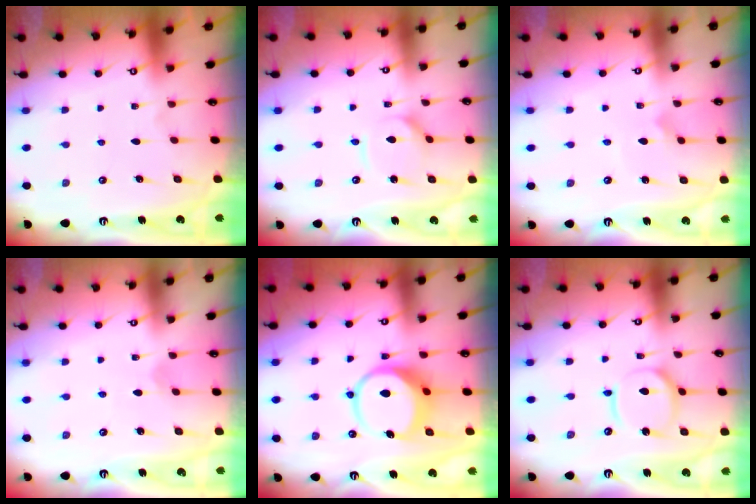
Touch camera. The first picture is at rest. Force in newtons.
{"total": 6.2, "press": 6.2, "slide": 0.6}
{"total": 3.0, "press": 3.0, "slide": 0.2}
{"total": 2.0, "press": 2.0, "slide": 0.1}
{"total": 10.2, "press": 10.2, "slide": 0.8}
{"total": 11.1, "press": 11.0, "slide": 1.4}